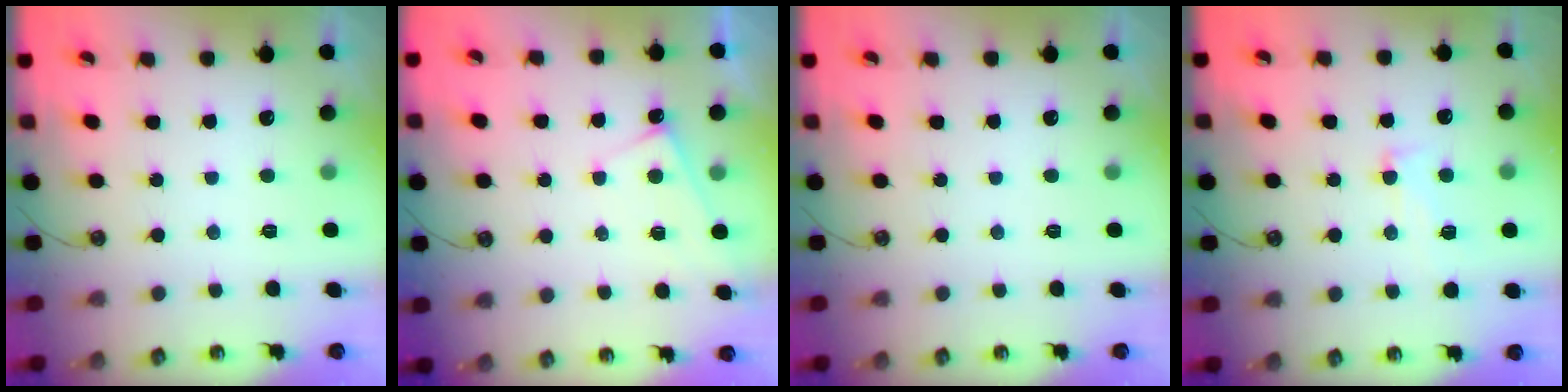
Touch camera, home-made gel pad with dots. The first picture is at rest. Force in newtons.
{"total": 1.3, "press": 1.3, "slide": 0.3}
{"total": 0.0}
{"total": 5.4, "press": 5.3, "slide": 1.3}